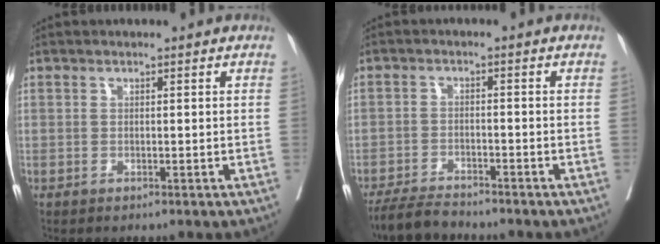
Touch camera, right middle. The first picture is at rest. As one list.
[{"total": 5.0, "force": [-4.8, 0.5, 1.3], "torque": [-0.022, -0.017, -0.087]}]